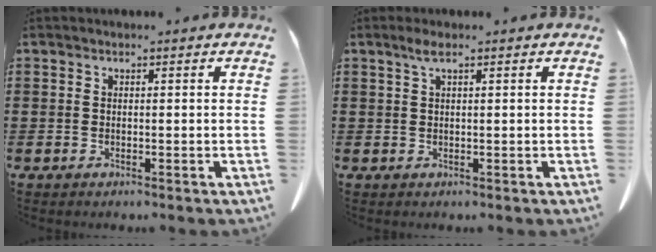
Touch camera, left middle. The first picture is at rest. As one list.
[{"total": 1.7, "force": [0.8, 0.3, 1.5], "torque": [-0.031, 0.002, 0.013]}]